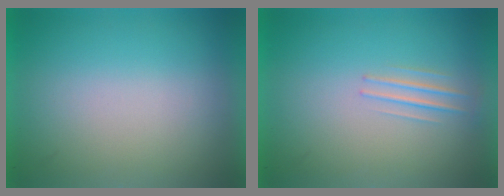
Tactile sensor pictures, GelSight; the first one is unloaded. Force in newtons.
{"total": 1.3}